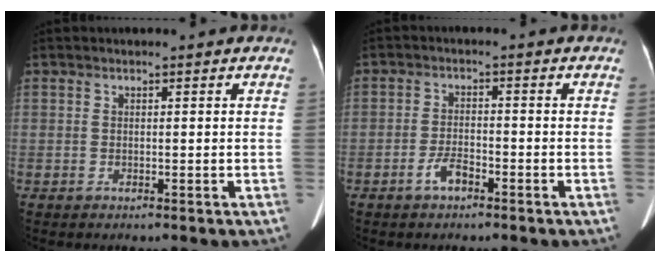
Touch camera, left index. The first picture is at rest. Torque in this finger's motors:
{"motor_torque": [0.58, 0.52, 0.08, 0.04]}